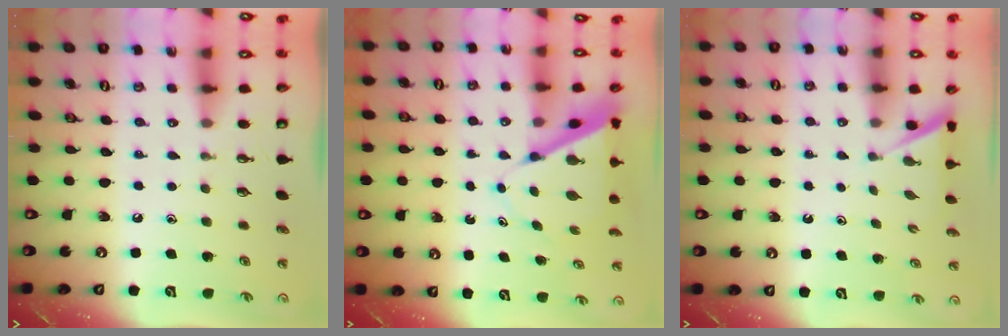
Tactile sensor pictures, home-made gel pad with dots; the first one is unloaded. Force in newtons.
{"total": 7.6, "press": 7.5, "slide": 0.5}
{"total": 2.4, "press": 2.4, "slide": 0.3}